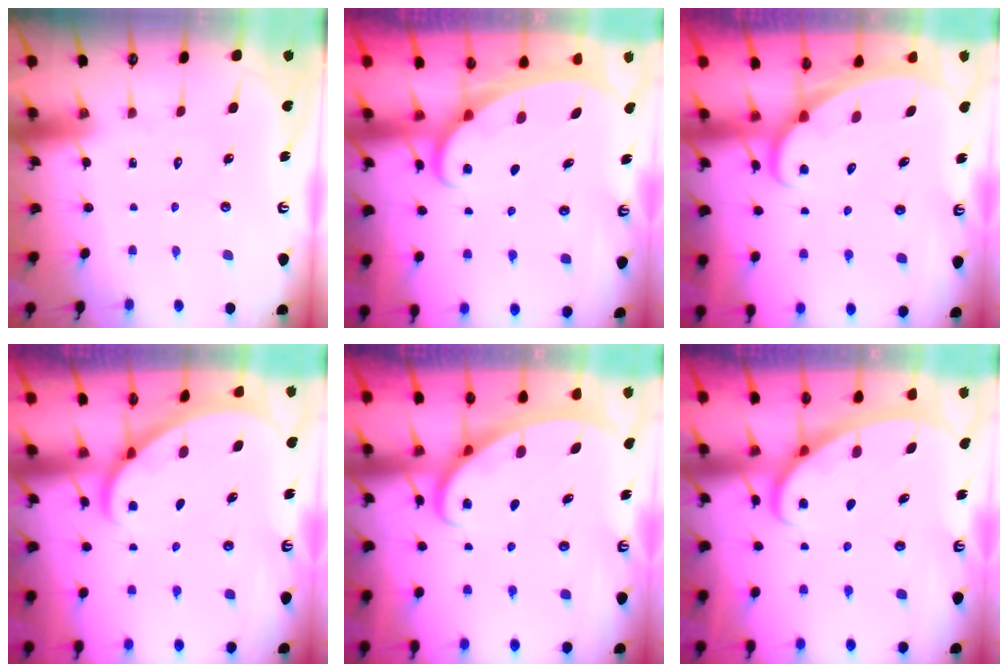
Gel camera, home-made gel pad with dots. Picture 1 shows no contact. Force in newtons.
{"total": 2.2, "press": 2.1, "slide": 0.3}
{"total": 2.4, "press": 2.4, "slide": 0.3}
{"total": 2.1, "press": 2.1, "slide": 0.1}
{"total": 2.6, "press": 2.6, "slide": 0.3}
{"total": 2.8, "press": 2.8, "slide": 0.4}